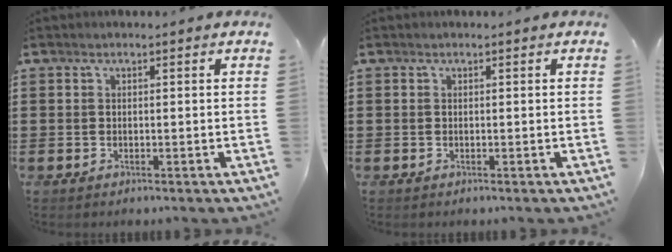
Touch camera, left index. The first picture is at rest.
{"total": 0.0}